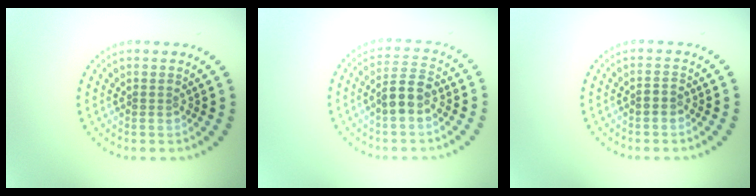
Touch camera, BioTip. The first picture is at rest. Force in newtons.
{"total": 3.4, "press": 3.2, "slide": 1.0}
{"total": 1.1, "press": 0.9, "slide": 0.6}